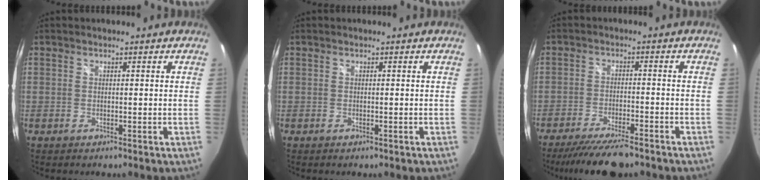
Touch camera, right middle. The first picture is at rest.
{"total": 0.0}
{"total": 11.4, "force": [-9.6, 1.9, 5.7], "torque": [-0.125, -0.024, -0.155]}